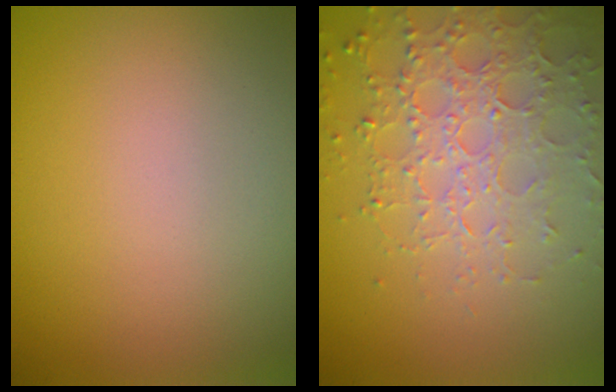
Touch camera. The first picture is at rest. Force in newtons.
{"total": 4.8, "press": 4.3, "slide": 2.1}